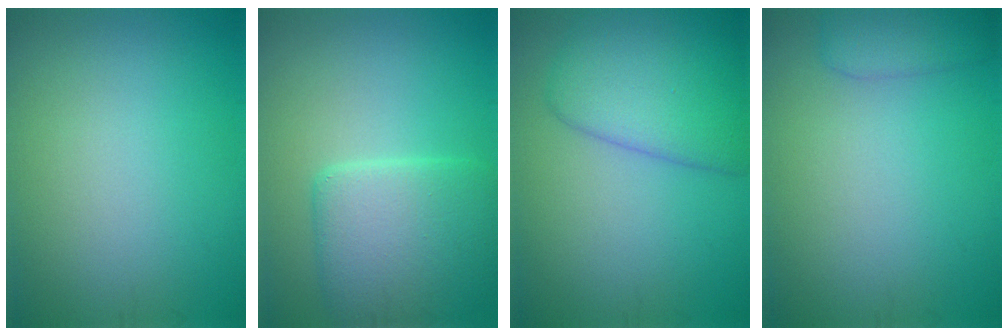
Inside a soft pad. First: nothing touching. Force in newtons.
{"total": 6.3, "press": 6.2, "slide": 0.5}
{"total": 6.3, "press": 6.3, "slide": 0.2}
{"total": 2.5, "press": 2.5, "slide": 0.2}